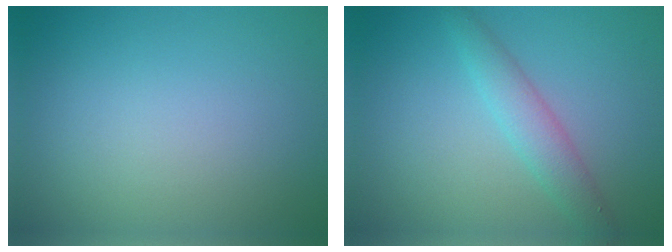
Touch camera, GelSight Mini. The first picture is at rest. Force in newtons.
{"total": 2.8, "press": 2.8, "slide": 0.0}